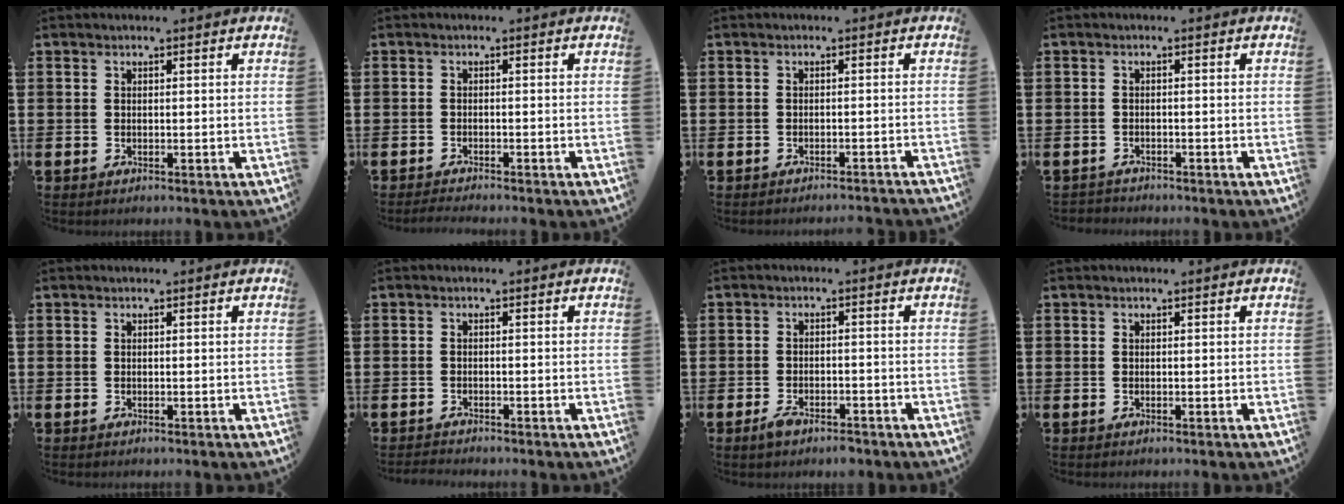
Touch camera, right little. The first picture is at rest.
{"total": 1.1, "force": [-1.0, -0.1, 0.3], "torque": [-0.006, -0.002, -0.020]}
{"total": 1.0, "force": [-1.0, -0.3, 0.0], "torque": [0.000, 0.002, -0.020]}
{"total": 0.9, "force": [-0.9, 0.2, -0.1], "torque": [0.000, 0.002, -0.019]}
{"total": 0.0}
{"total": 0.9, "force": [-0.9, 0.0, 0.0], "torque": [-0.003, -0.002, -0.018]}
{"total": 2.8, "force": [-1.8, 1.3, 1.8], "torque": [-0.024, 0.004, -0.035]}
{"total": 0.0}